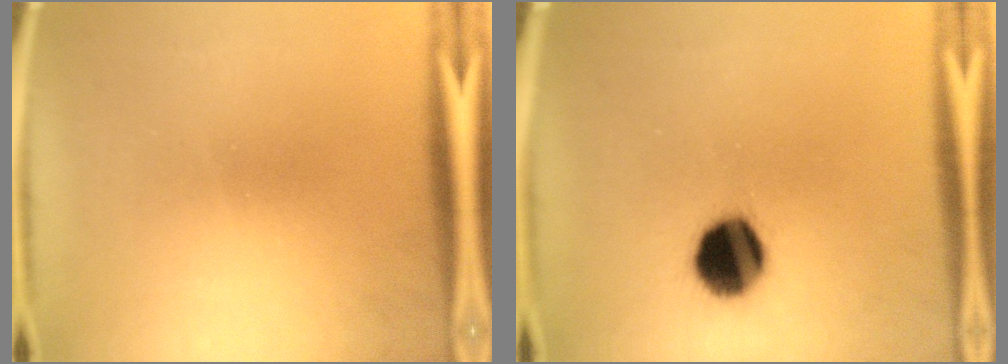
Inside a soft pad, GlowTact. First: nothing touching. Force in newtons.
{"total": 13.4}